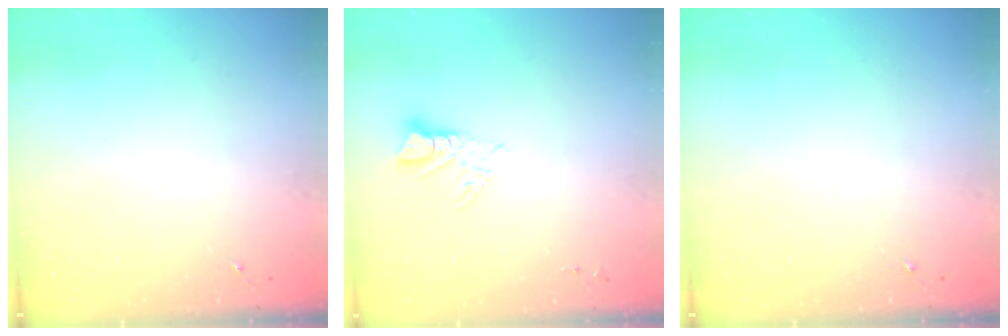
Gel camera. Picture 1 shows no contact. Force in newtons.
{"total": 4.6, "press": 4.6, "slide": 0.3}
{"total": 0.0}